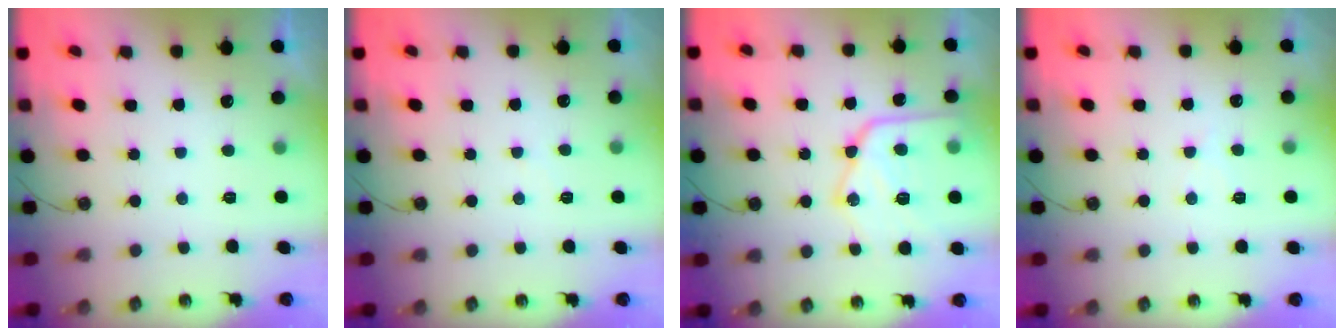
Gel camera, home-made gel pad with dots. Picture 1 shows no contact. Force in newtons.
{"total": 3.4, "press": 3.4, "slide": 0.7}
{"total": 18.3, "press": 18.3, "slide": 1.3}
{"total": 3.3, "press": 3.3, "slide": 0.6}